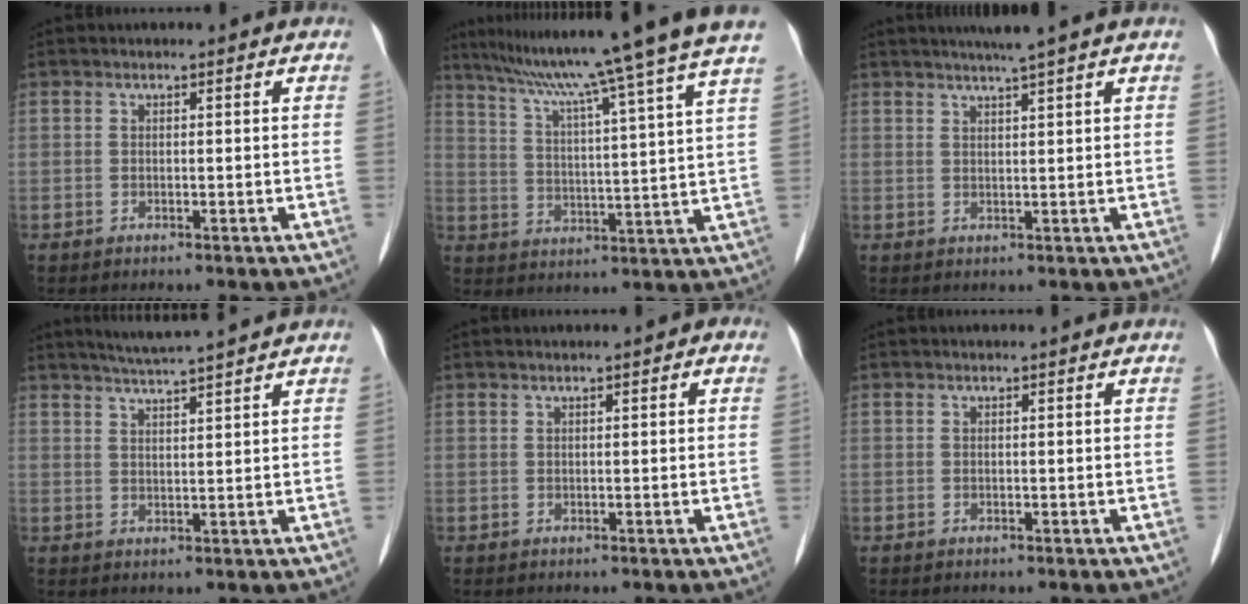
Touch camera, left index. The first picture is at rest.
{"total": 20.3, "force": [17.1, -2.4, 10.6], "torque": [-0.172, -0.027, 0.231]}
{"total": 4.0, "force": [3.1, -1.1, 2.1], "torque": [-0.030, 0.006, 0.053]}
{"total": 6.9, "force": [6.1, -0.8, 3.0], "torque": [-0.057, 0.019, 0.096]}
{"total": 1.3, "force": [0.6, 0.4, 1.1], "torque": [-0.018, 0.011, 0.007]}
{"total": 0.0}